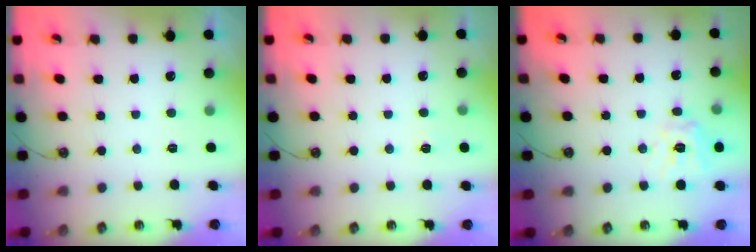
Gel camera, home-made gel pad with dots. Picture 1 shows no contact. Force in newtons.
{"total": 2.7, "press": 2.6, "slide": 0.4}
{"total": 11.2, "press": 11.1, "slide": 1.2}